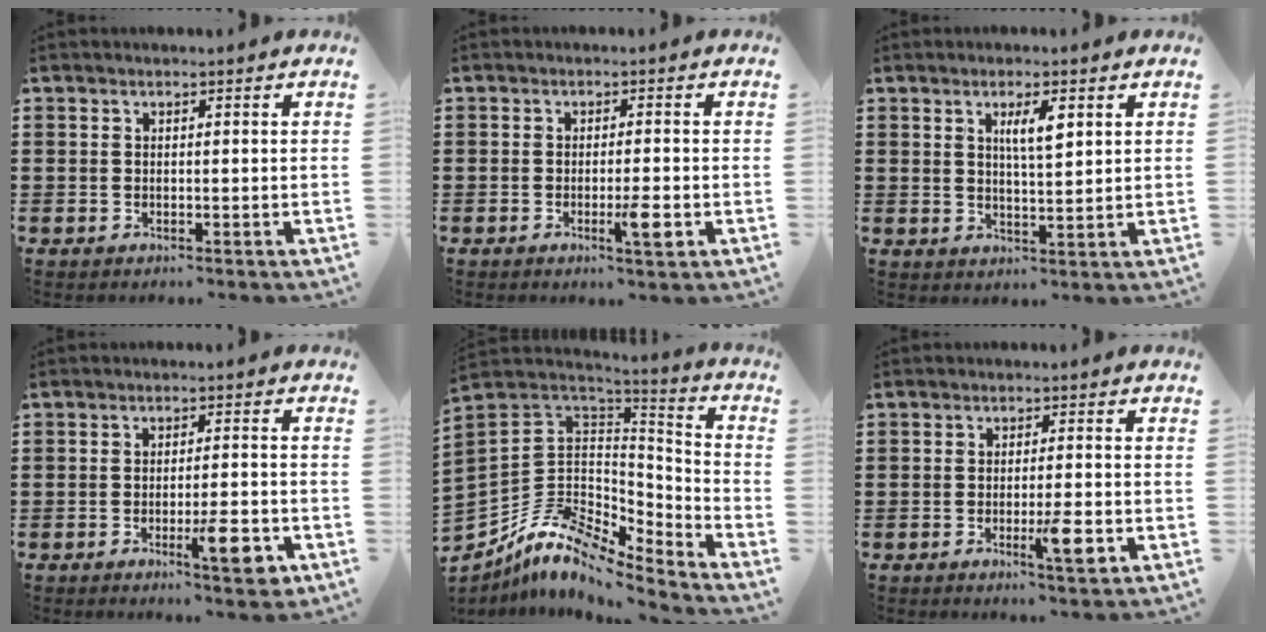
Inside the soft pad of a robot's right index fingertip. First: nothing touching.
{"total": 4.4, "force": [-1.7, 0.5, 4.0], "torque": [-0.079, -0.013, -0.031]}
{"total": 4.2, "force": [1.8, 1.0, 3.7], "torque": [-0.068, 0.004, 0.026]}
{"total": 6.5, "force": [-2.9, 1.2, 5.7], "torque": [-0.100, -0.010, -0.045]}
{"total": 8.9, "force": [-6.1, 4.8, 4.3], "torque": [-0.117, -0.011, -0.122]}
{"total": 5.3, "force": [-1.9, 0.7, 4.8], "torque": [-0.091, -0.014, -0.034]}